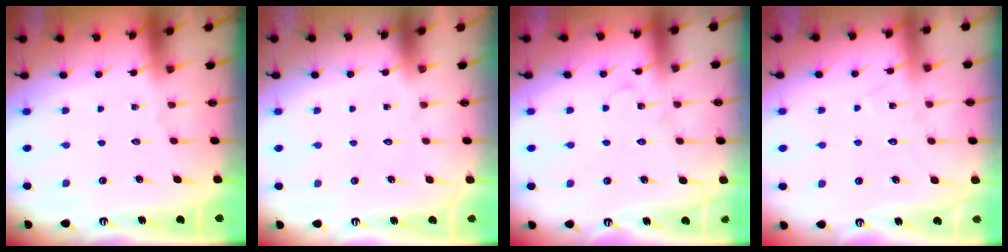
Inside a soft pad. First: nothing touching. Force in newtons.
{"total": 1.6, "press": 1.6, "slide": 0.1}
{"total": 6.6, "press": 6.6, "slide": 0.4}
{"total": 6.4, "press": 6.4, "slide": 0.1}